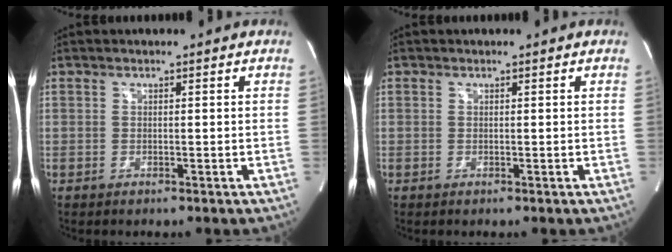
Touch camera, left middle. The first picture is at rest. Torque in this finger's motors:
{"motor_torque": [-0.09, -0.12, -0.08, -0.01]}